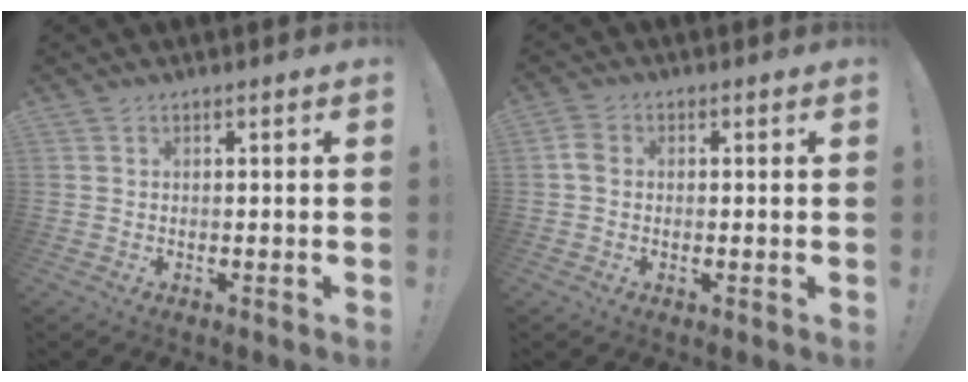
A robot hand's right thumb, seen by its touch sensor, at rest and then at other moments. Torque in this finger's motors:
{"motor_torque": [0.32, 0.61, -0.08, 0.07, 0.02]}